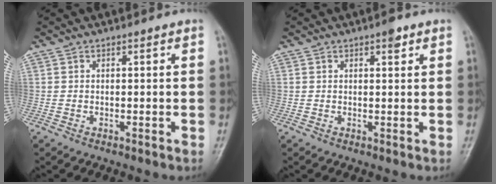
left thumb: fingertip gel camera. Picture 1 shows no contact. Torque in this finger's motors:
{"motor_torque": [0.80, -0.35, 0.29, -0.33, 0.00]}